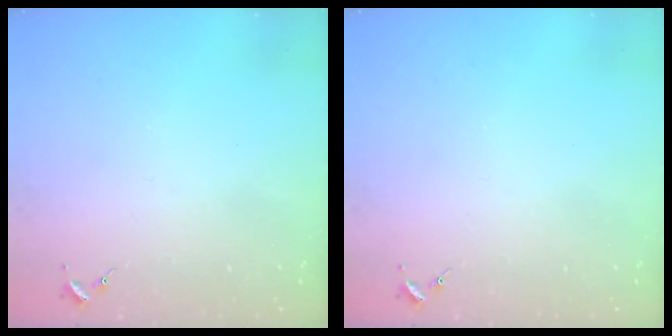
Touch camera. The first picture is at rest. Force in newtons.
{"total": 0.0}